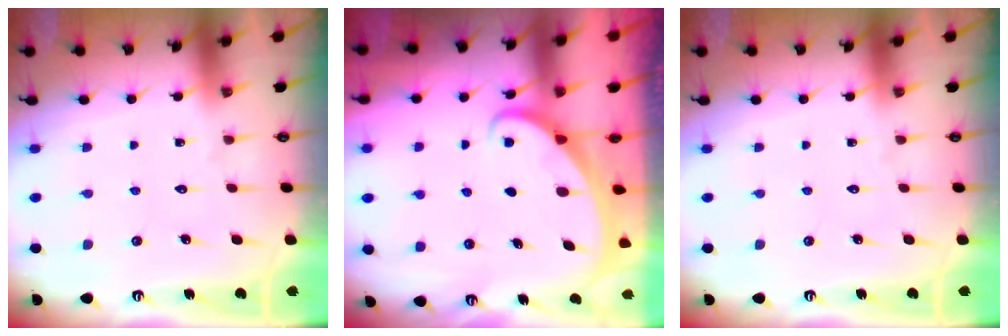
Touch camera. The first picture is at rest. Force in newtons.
{"total": 1.7, "press": 1.7, "slide": 0.2}
{"total": 0.0}